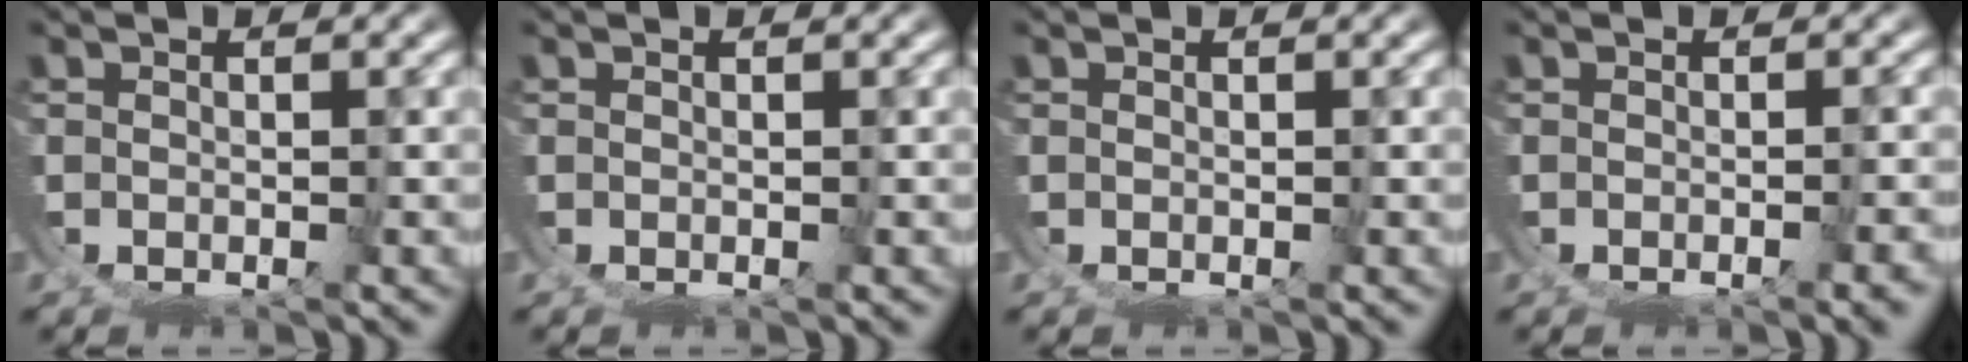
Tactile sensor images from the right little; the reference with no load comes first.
{"total": 0.0}
{"total": 0.0}
{"total": 1.4, "force": [-0.9, -0.1, 1.0], "torque": [-0.015, -0.003, -0.010]}